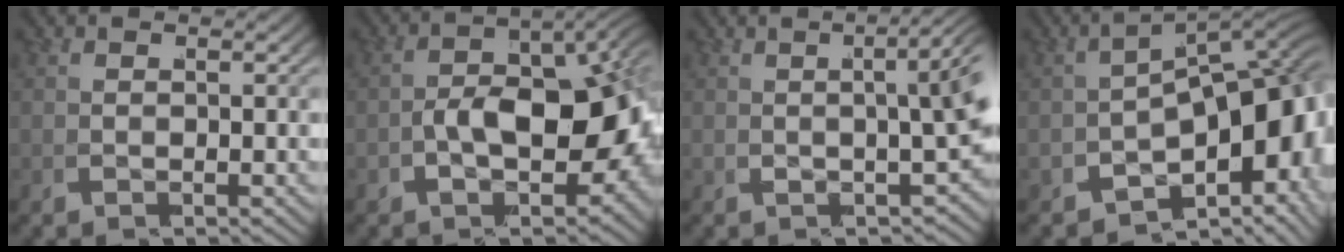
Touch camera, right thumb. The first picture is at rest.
{"total": 9.2, "force": [-1.7, 5.4, 7.3], "torque": [-0.110, -0.019, -0.017]}
{"total": 5.6, "force": [1.7, 2.1, 4.8], "torque": [-0.033, 0.031, 0.018]}
{"total": 12.5, "force": [-2.2, 7.2, 9.9], "torque": [-0.123, -0.016, -0.037]}